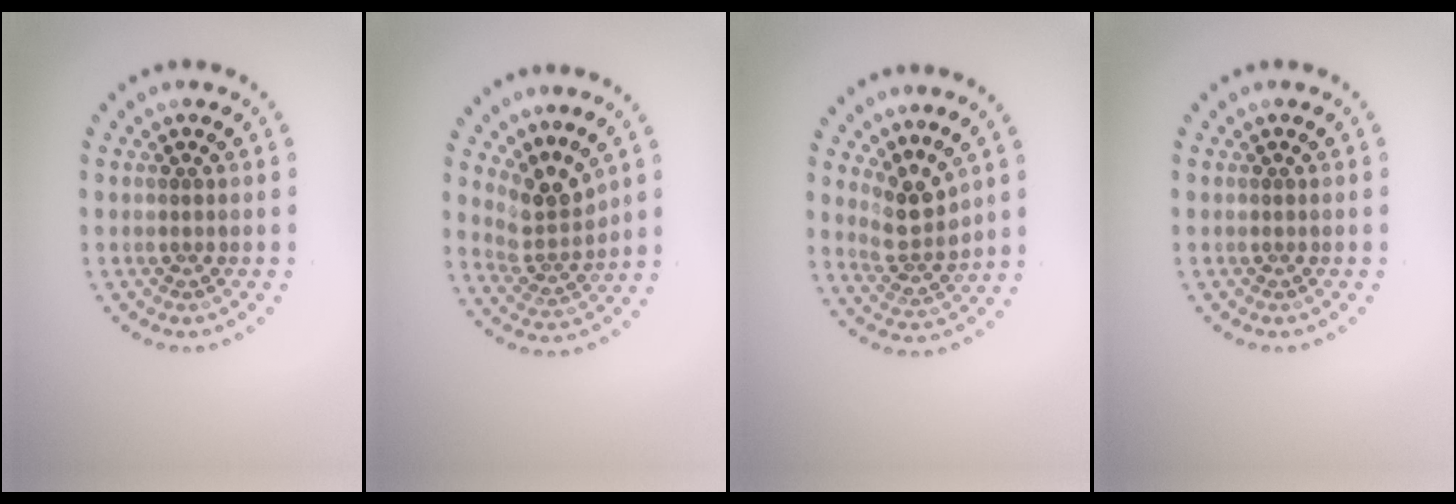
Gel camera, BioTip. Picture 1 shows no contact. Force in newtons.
{"total": 3.3, "press": 2.3, "slide": 2.3}
{"total": 2.9, "press": 2.4, "slide": 1.7}
{"total": 0.0}